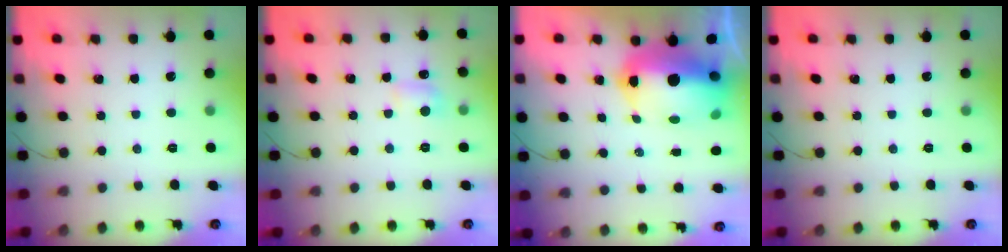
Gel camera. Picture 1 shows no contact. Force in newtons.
{"total": 6.8, "press": 6.6, "slide": 1.7}
{"total": 17.4, "press": 17.0, "slide": 3.7}
{"total": 0.0}